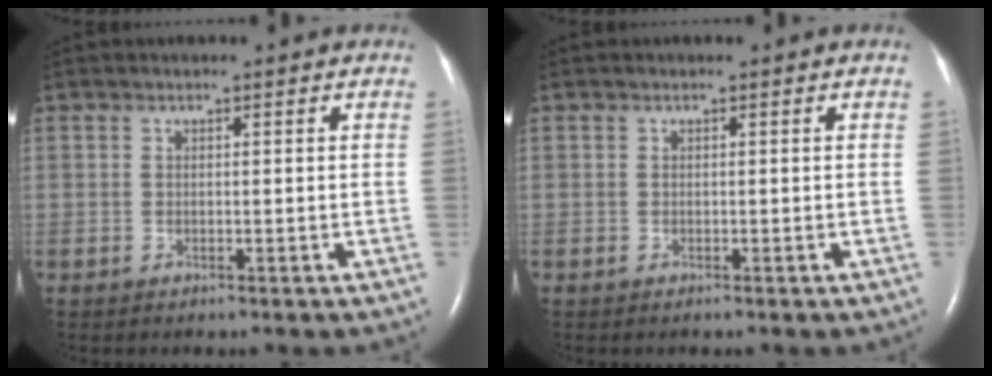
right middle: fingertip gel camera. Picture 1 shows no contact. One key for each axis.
{"total": 0.0}